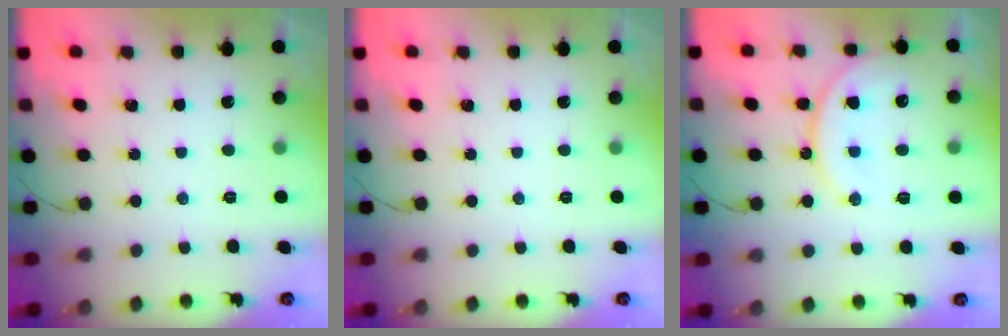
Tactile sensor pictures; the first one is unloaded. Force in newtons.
{"total": 0.0}
{"total": 13.6, "press": 13.6, "slide": 1.2}